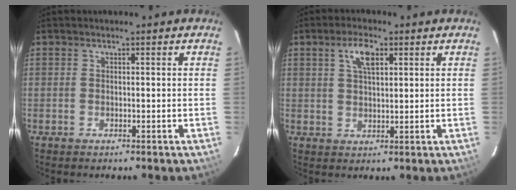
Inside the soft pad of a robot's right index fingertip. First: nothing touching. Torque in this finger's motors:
{"motor_torque": [0.57, 0.48, 0.11, 0.06]}